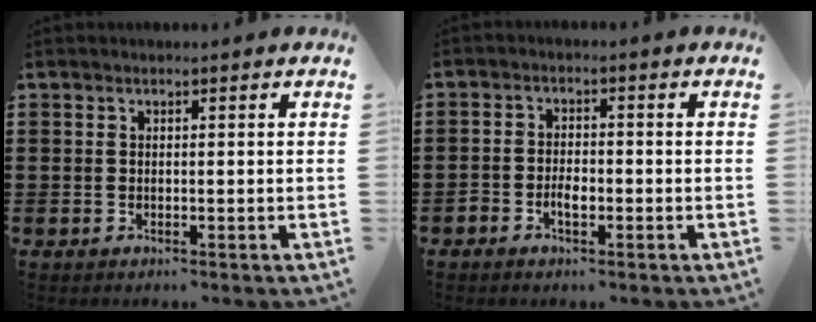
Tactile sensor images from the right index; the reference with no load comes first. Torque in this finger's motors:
{"motor_torque": [2.14, 0.00, 0.07, 0.06]}